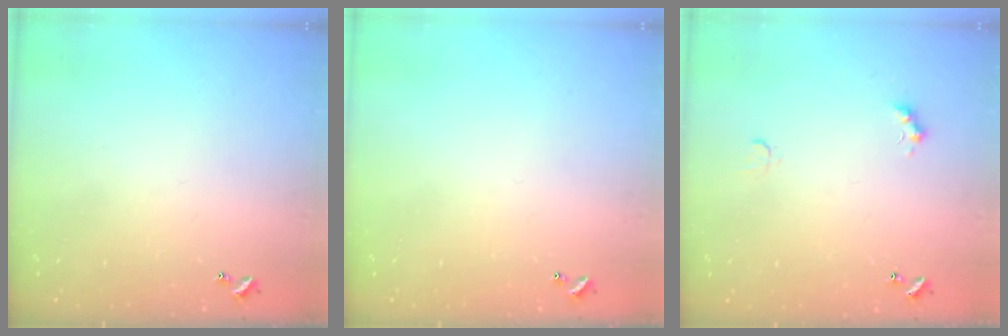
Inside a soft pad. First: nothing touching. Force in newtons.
{"total": 0.0}
{"total": 2.4, "press": 2.3, "slide": 0.5}